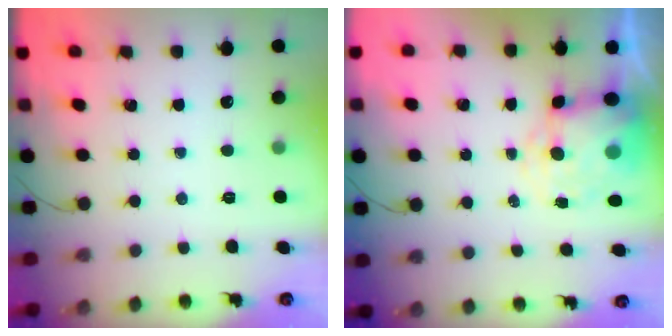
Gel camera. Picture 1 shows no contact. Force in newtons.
{"total": 9.8, "press": 9.6, "slide": 2.3}